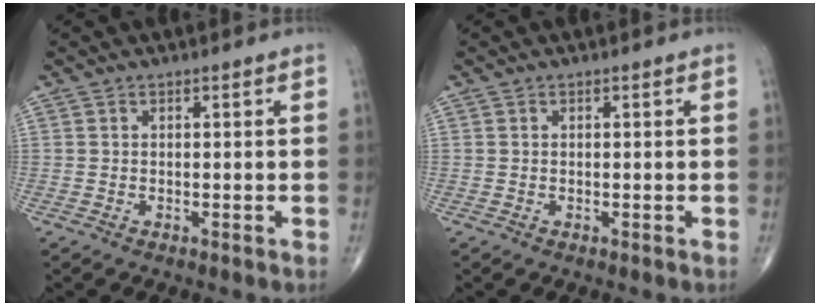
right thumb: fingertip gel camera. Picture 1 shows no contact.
{"total": 0.0}